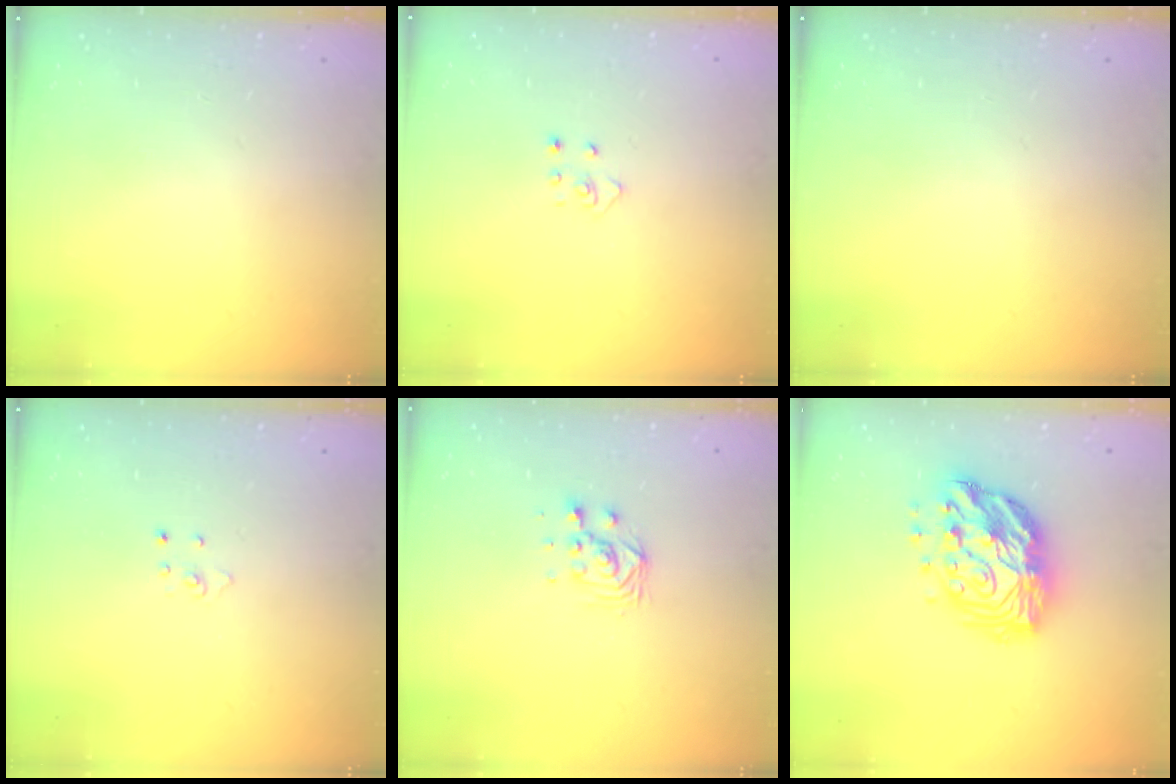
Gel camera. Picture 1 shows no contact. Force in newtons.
{"total": 3.3, "press": 3.3, "slide": 0.3}
{"total": 0.0}
{"total": 3.0, "press": 2.9, "slide": 0.3}
{"total": 4.7, "press": 4.6, "slide": 0.6}
{"total": 16.6, "press": 16.5, "slide": 1.5}